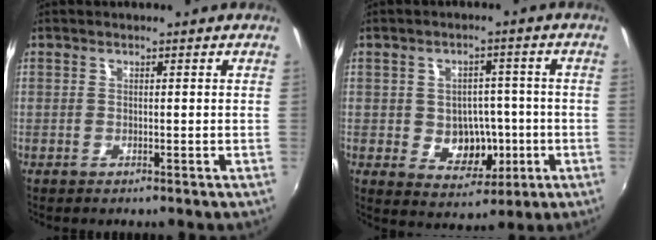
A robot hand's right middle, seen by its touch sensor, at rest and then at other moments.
{"total": 8.4, "force": [-1.6, 6.8, 4.7], "torque": [-0.085, 0.002, -0.006]}